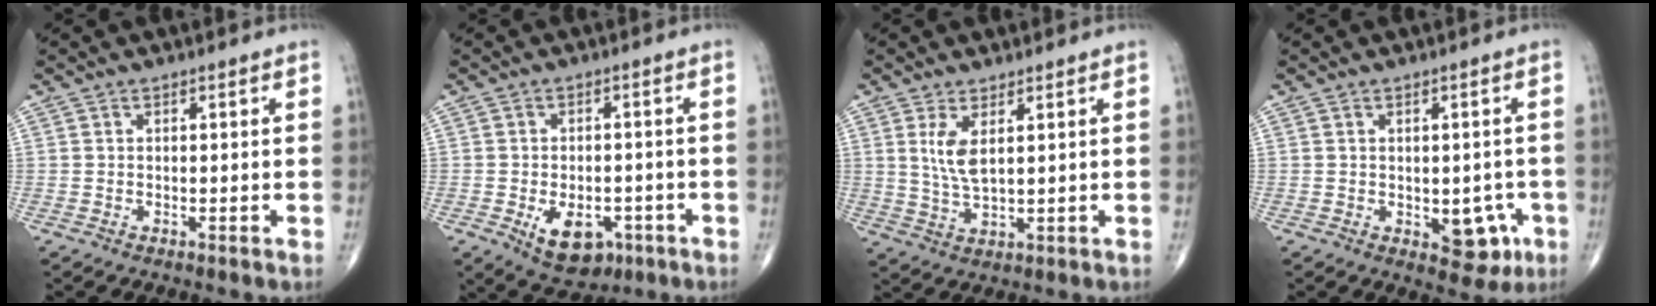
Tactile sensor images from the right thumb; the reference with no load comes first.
{"total": 8.9, "force": [-3.5, 5.6, 5.9], "torque": [-0.066, 0.010, -0.041]}
{"total": 5.0, "force": [1.7, 1.7, 4.3], "torque": [-0.091, -0.016, 0.043]}
{"total": 6.7, "force": [-1.9, 4.0, 5.1], "torque": [-0.025, 0.007, -0.014]}